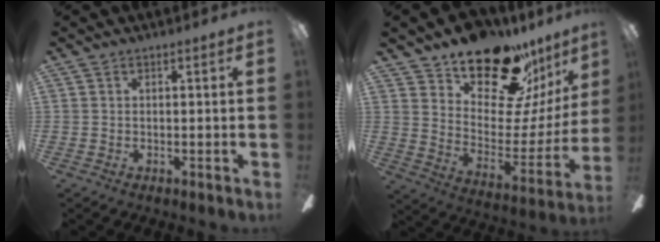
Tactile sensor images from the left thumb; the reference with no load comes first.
{"total": 22.7, "force": [18.1, 9.4, 10.1], "torque": [-0.145, -0.130, 0.310]}